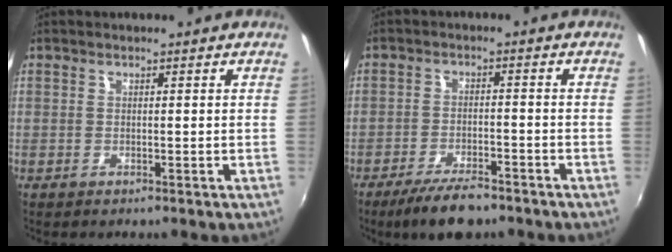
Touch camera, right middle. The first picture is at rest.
{"total": 8.1, "force": [-6.3, 2.4, 4.4], "torque": [-0.103, -0.011, -0.105]}